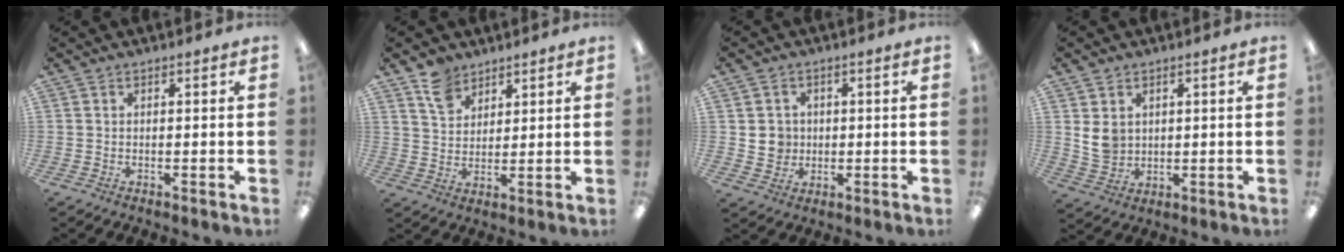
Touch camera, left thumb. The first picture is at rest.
{"total": 7.0, "force": [5.1, 4.5, 1.8], "torque": [-0.034, -0.017, 0.095]}
{"total": 4.6, "force": [0.9, 4.4, 0.8], "torque": [-0.003, 0.001, 0.013]}
{"total": 5.3, "force": [1.8, 4.4, 2.4], "torque": [-0.043, -0.001, 0.033]}